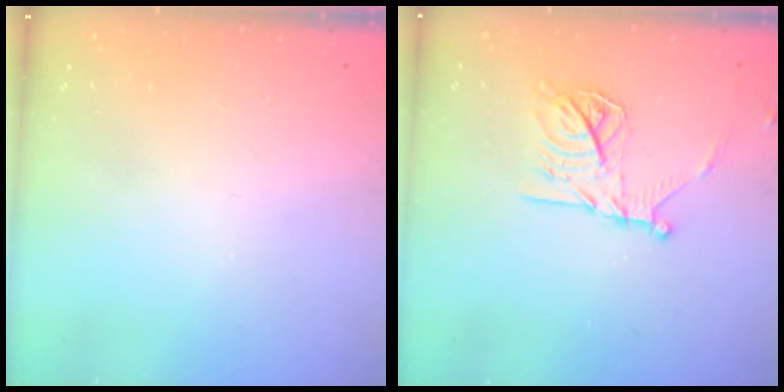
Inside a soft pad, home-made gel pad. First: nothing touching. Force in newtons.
{"total": 14.9, "press": 14.9, "slide": 0.4}